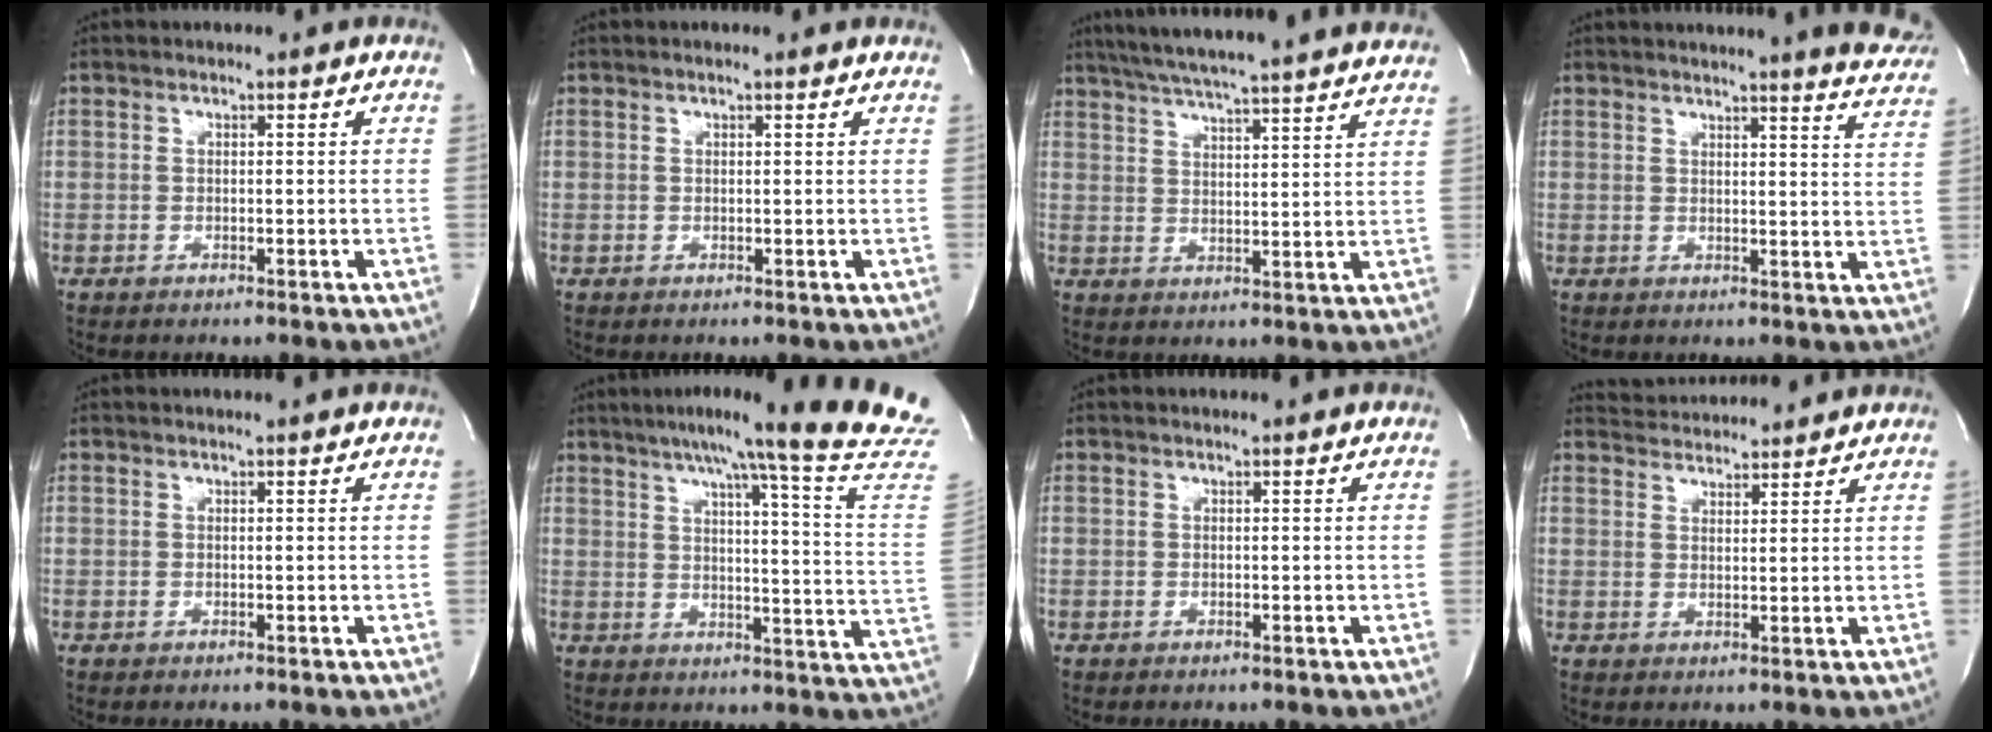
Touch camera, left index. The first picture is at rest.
{"total": 1.5, "force": [1.3, -0.1, 0.6], "torque": [-0.018, 0.008, 0.014]}
{"total": 25.0, "force": [22.4, 0.3, 11.2], "torque": [-0.187, -0.002, 0.293]}
{"total": 14.0, "force": [12.8, 0.2, 5.5], "torque": [-0.062, -0.061, 0.127]}
{"total": 2.2, "force": [2.1, -0.4, 0.5], "torque": [-0.014, 0.006, 0.022]}
{"total": 22.5, "force": [18.8, -3.0, 11.8], "torque": [-0.178, -0.075, 0.229]}
{"total": 1.5, "force": [1.4, -0.3, 0.3], "torque": [-0.013, 0.003, 0.016]}
{"total": 7.6, "force": [7.5, 0.5, 1.0], "torque": [-0.025, 0.026, 0.109]}